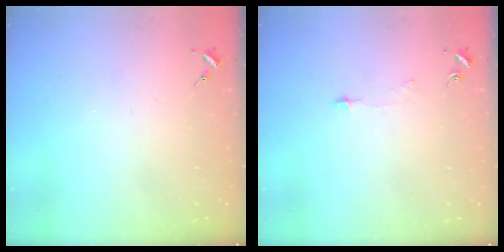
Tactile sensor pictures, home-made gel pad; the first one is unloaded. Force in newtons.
{"total": 3.6, "press": 3.6, "slide": 0.3}